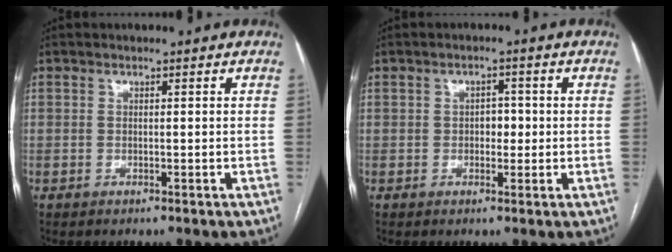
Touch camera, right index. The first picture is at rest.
{"total": 2.4, "force": [-0.2, 1.5, 1.9], "torque": [-0.022, 0.005, -0.002]}